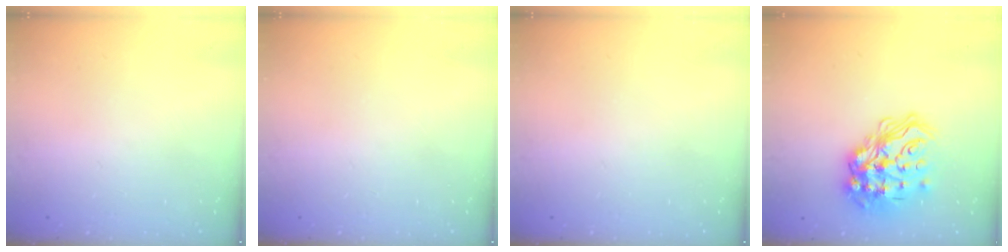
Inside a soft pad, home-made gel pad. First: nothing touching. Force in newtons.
{"total": 0.0}
{"total": 0.0}
{"total": 21.4, "press": 21.3, "slide": 1.7}